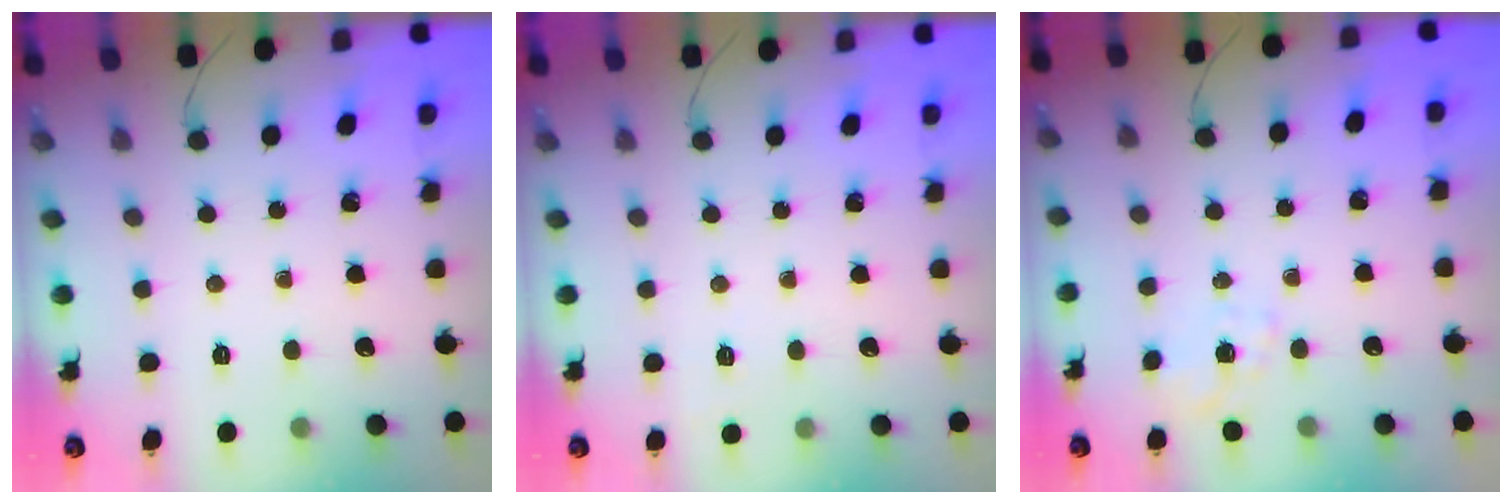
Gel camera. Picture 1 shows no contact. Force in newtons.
{"total": 6.7, "press": 6.4, "slide": 1.8}
{"total": 2.1, "press": 1.7, "slide": 1.1}